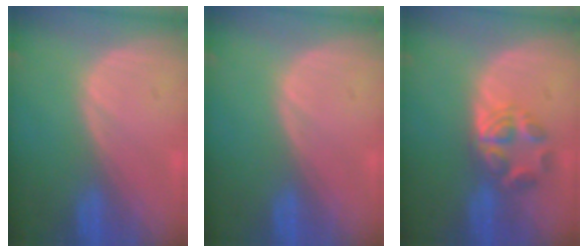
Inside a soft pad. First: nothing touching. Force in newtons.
{"total": 0.0}
{"total": 5.7, "press": 4.8, "slide": 3.2}